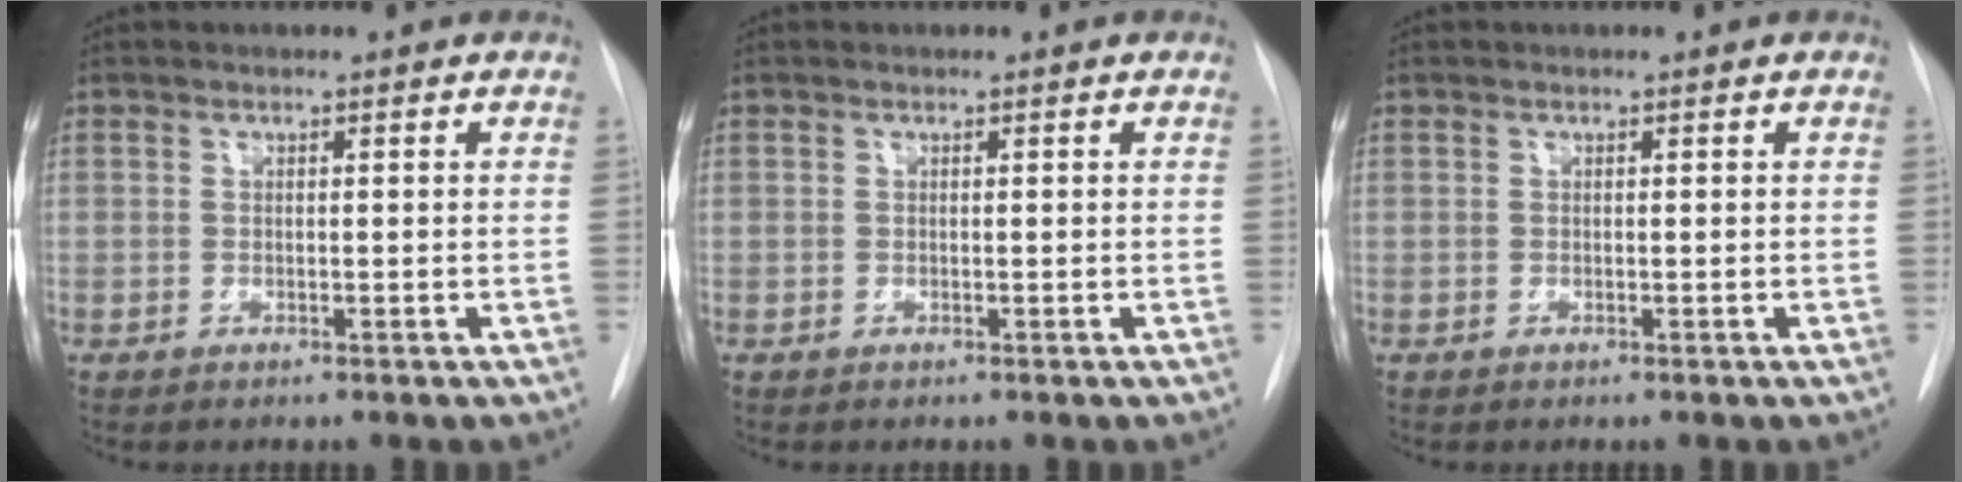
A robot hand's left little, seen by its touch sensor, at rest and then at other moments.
{"total": 0.0}
{"total": 0.0}